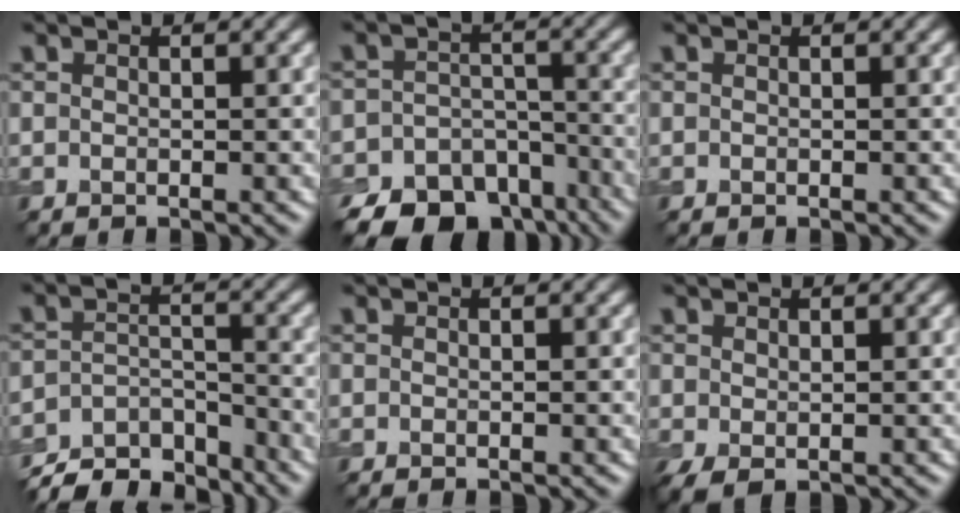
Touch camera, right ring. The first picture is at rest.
{"total": 13.4, "force": [-9.9, 8.2, 3.6], "torque": [-0.060, -0.035, -0.125]}
{"total": 0.0}
{"total": 7.1, "force": [-6.3, 2.4, 2.3], "torque": [-0.035, -0.008, -0.106]}
{"total": 0.0}
{"total": 1.2, "force": [0.0, 0.7, 1.0], "torque": [-0.026, -0.004, 0.003]}